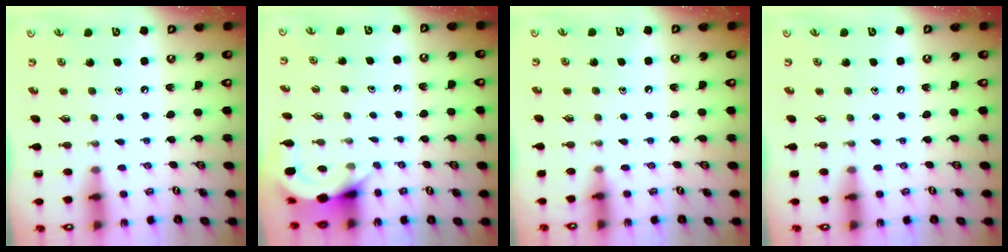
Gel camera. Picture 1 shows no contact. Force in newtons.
{"total": 4.6, "press": 4.6, "slide": 0.2}
{"total": 3.3, "press": 3.2, "slide": 0.6}
{"total": 0.0}